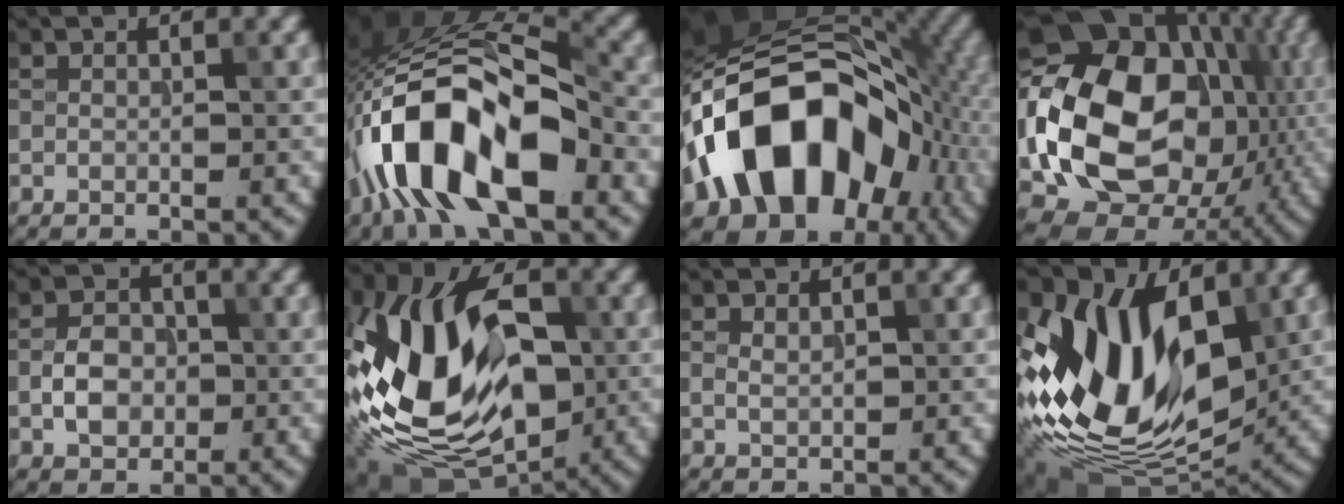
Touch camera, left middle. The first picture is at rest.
{"total": 14.2, "force": [-5.4, 6.6, 11.3], "torque": [-0.201, 0.015, -0.101]}
{"total": 17.1, "force": [-4.8, 11.7, 11.6], "torque": [-0.181, 0.017, -0.098]}
{"total": 17.1, "force": [-1.5, 13.2, 10.8], "torque": [-0.191, -0.006, -0.034]}
{"total": 3.5, "force": [-0.6, 2.6, 2.2], "torque": [-0.036, 0.007, -0.014]}
{"total": 16.6, "force": [-2.7, 10.6, 12.4], "torque": [-0.260, 0.000, -0.052]}
{"total": 1.4, "force": [0.4, 1.1, 0.9], "torque": [-0.012, 0.004, 0.009]}
{"total": 14.2, "force": [-0.2, 9.0, 11.0], "torque": [-0.219, 0.004, -0.024]}